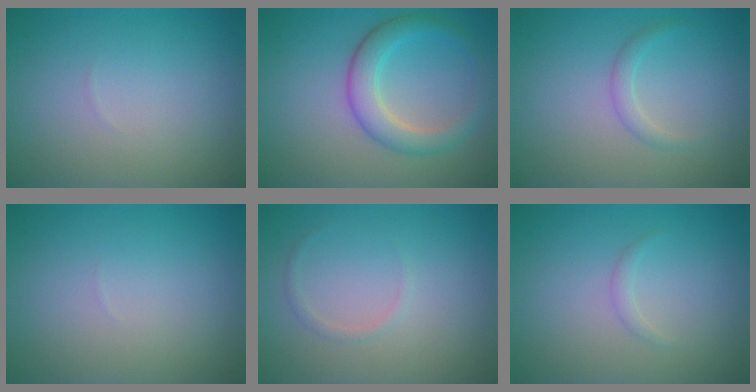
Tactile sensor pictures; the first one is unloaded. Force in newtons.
{"total": 3.9, "press": 3.9, "slide": 0.3}
{"total": 1.2, "press": 1.2, "slide": 0.1}
{"total": 0.0}
{"total": 0.7, "press": 0.7, "slide": 0.0}
{"total": 0.8, "press": 0.8, "slide": 0.0}